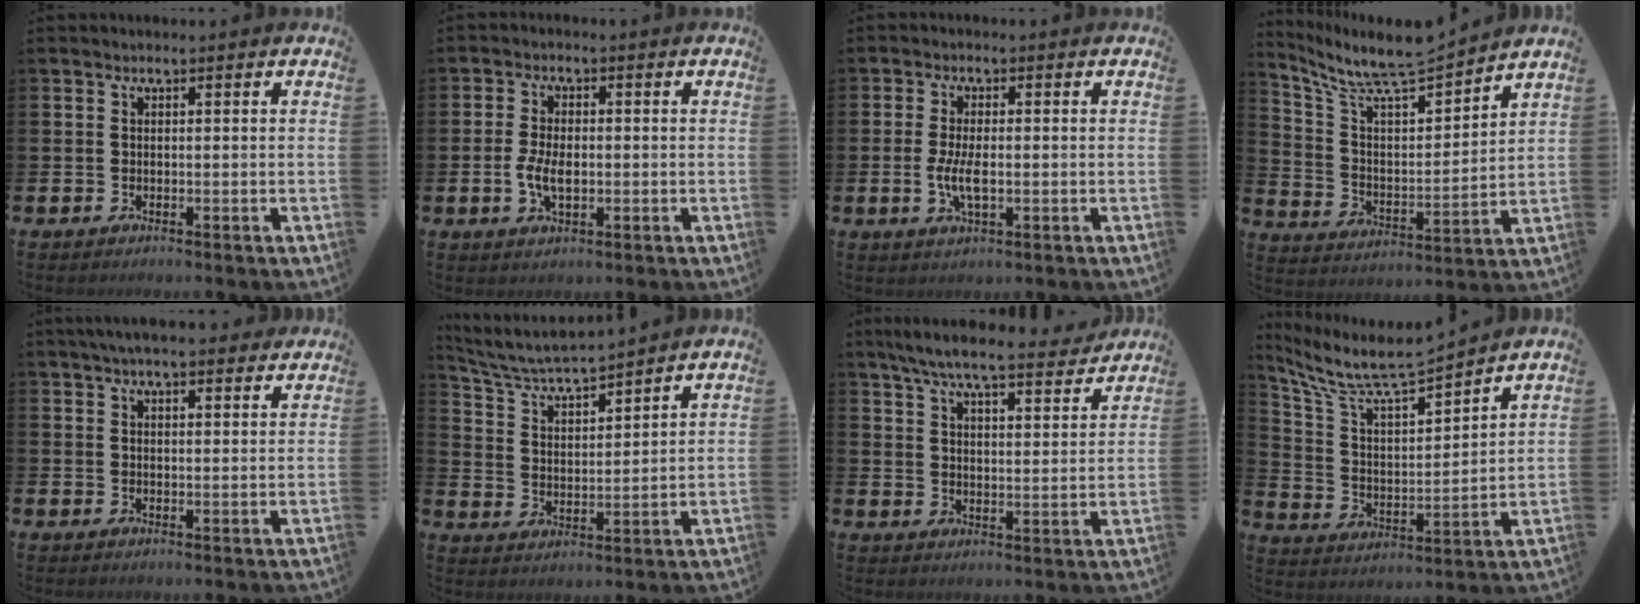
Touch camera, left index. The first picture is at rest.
{"total": 4.2, "force": [-0.6, 2.3, 3.4], "torque": [-0.058, -0.001, -0.015]}
{"total": 4.3, "force": [-0.5, 1.7, 3.9], "torque": [-0.073, 0.000, -0.012]}
{"total": 9.1, "force": [8.5, 1.1, 3.1], "torque": [-0.099, -0.065, 0.146]}
{"total": 4.6, "force": [4.2, 0.8, 1.7], "torque": [-0.038, -0.010, 0.076]}
{"total": 5.6, "force": [5.4, 0.5, 1.5], "torque": [-0.056, -0.043, 0.090]}
{"total": 7.8, "force": [7.1, 1.0, 3.0], "torque": [-0.070, -0.045, 0.121]}
{"total": 8.2, "force": [7.6, 1.0, 2.8], "torque": [-0.093, -0.059, 0.125]}